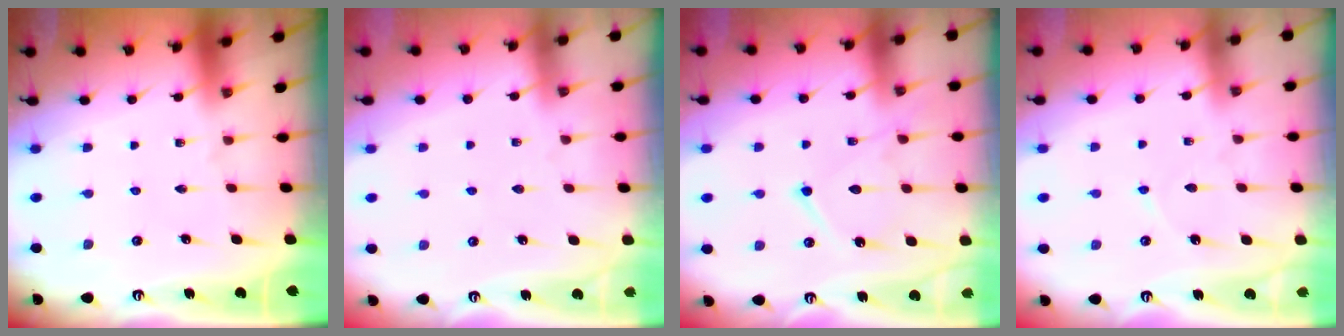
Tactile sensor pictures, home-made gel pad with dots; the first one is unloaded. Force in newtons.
{"total": 3.4, "press": 3.3, "slide": 0.6}
{"total": 12.6, "press": 12.6, "slide": 1.2}
{"total": 3.2, "press": 3.1, "slide": 0.4}